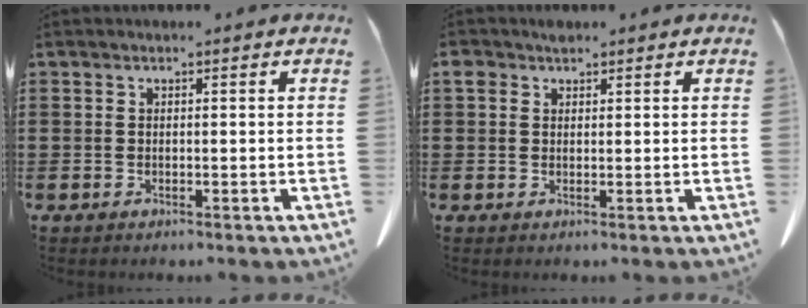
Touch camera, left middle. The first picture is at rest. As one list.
[{"total": 2.1, "force": [1.4, 1.3, 0.8], "torque": [-0.022, 0.006, 0.025]}]